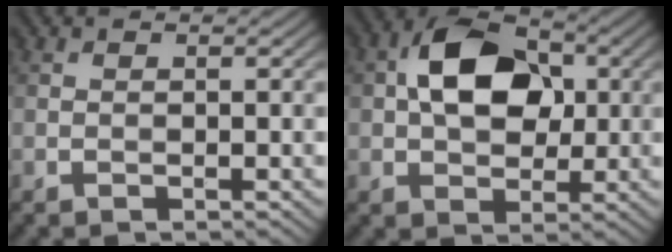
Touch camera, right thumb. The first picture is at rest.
{"total": 10.0, "force": [1.5, 6.6, 7.3], "torque": [-0.134, 0.017, 0.019]}